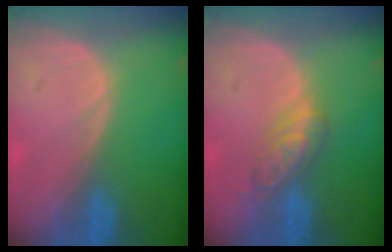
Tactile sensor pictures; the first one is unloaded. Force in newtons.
{"total": 4.6, "press": 4.6, "slide": 0.0}